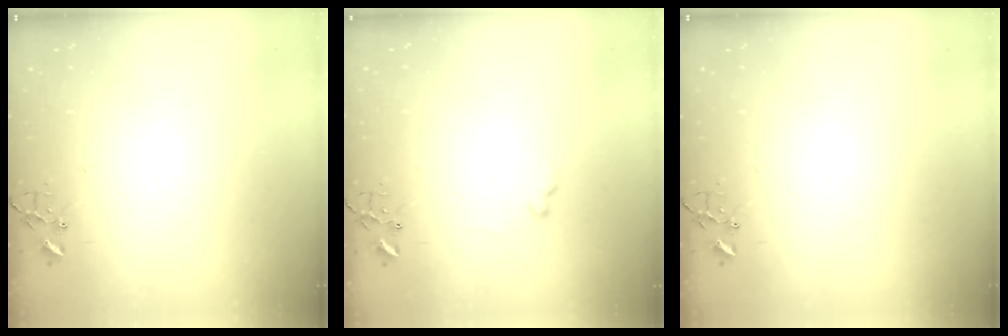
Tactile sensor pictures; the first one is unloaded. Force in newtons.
{"total": 5.5, "press": 5.5, "slide": 0.8}
{"total": 0.0}